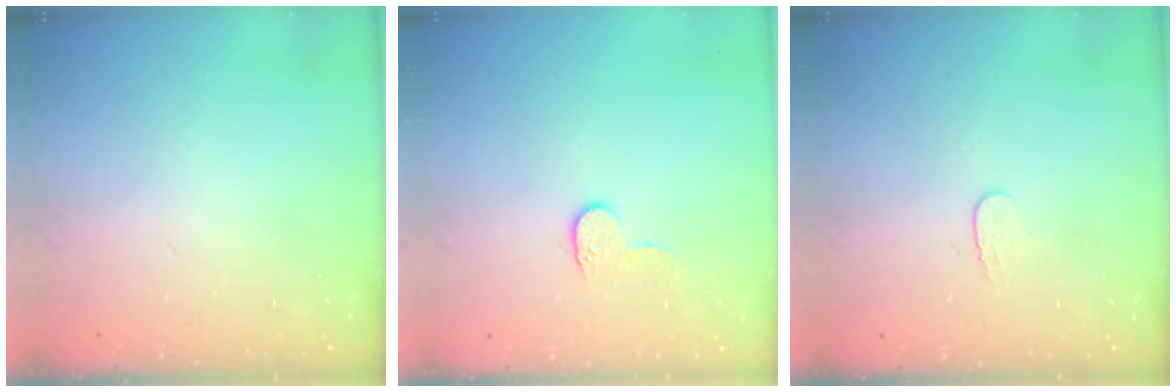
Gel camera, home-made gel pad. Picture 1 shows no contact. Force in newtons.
{"total": 4.6, "press": 4.6, "slide": 0.3}
{"total": 3.9, "press": 3.9, "slide": 0.4}